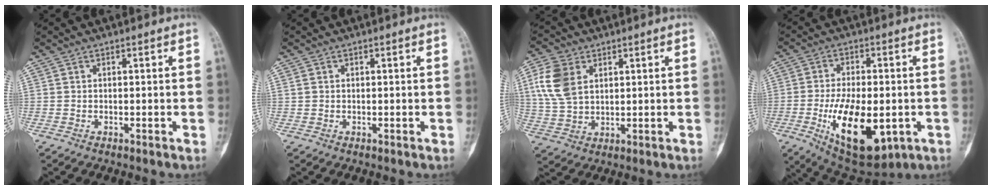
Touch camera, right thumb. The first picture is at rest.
{"total": 0.5, "force": [0.2, 0.5, 0.2], "torque": [0.001, 0.003, 0.004]}
{"total": 10.0, "force": [3.3, 6.8, 6.5], "torque": [-0.132, -0.004, 0.071]}
{"total": 17.7, "force": [-4.7, 8.4, 14.8], "torque": [-0.226, -0.006, -0.056]}